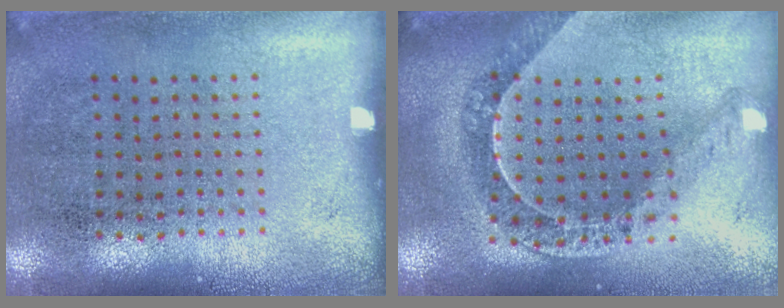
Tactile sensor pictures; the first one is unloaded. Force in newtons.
{"total": 1.2, "press": 1.2, "slide": 0.2}